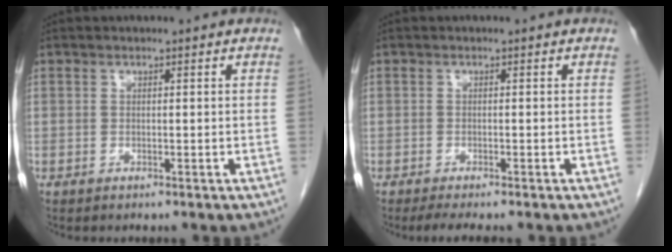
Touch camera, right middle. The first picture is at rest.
{"total": 3.7, "force": [-3.0, 0.5, 2.1], "torque": [-0.031, -0.008, -0.042]}